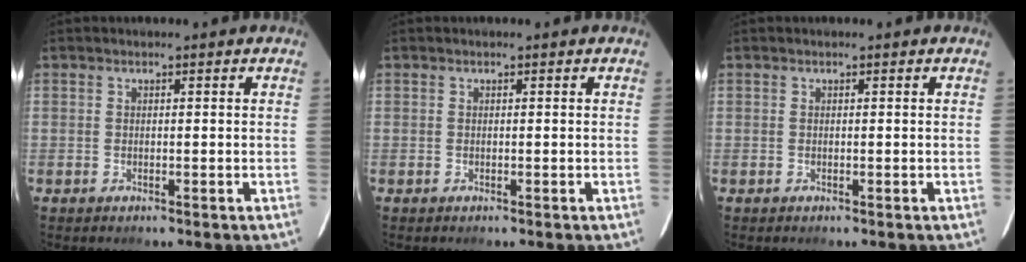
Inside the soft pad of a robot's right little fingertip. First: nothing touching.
{"total": 0.0}
{"total": 0.0}